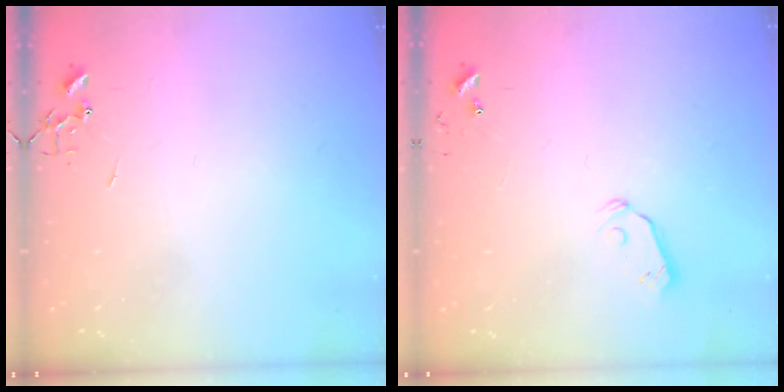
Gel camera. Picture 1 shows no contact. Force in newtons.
{"total": 5.9, "press": 5.8, "slide": 1.0}